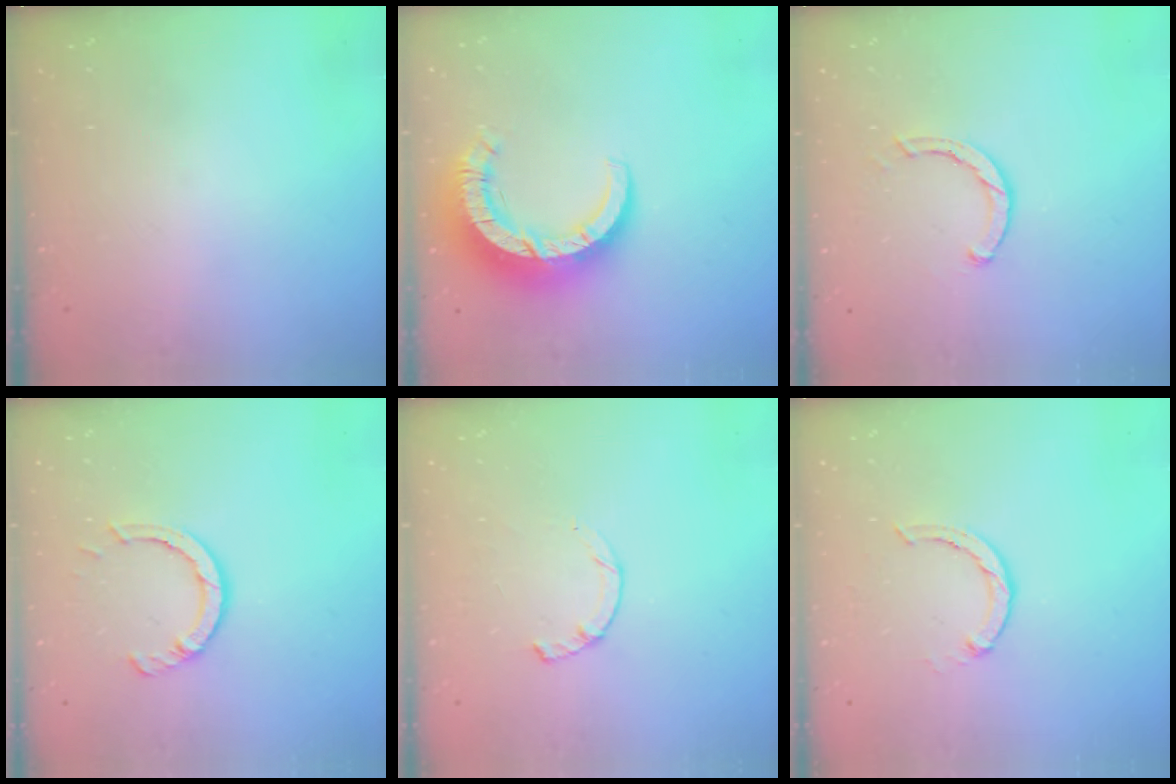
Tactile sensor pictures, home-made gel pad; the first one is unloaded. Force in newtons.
{"total": 11.6, "press": 11.5, "slide": 1.3}
{"total": 2.4, "press": 2.4, "slide": 0.1}
{"total": 5.7, "press": 5.6, "slide": 0.7}
{"total": 2.3, "press": 2.3, "slide": 0.4}
{"total": 3.0, "press": 3.0, "slide": 0.4}